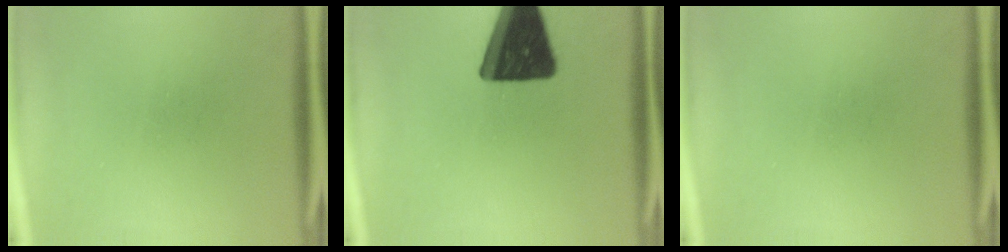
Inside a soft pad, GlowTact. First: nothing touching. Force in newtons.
{"total": 18.7}
{"total": 0.0}